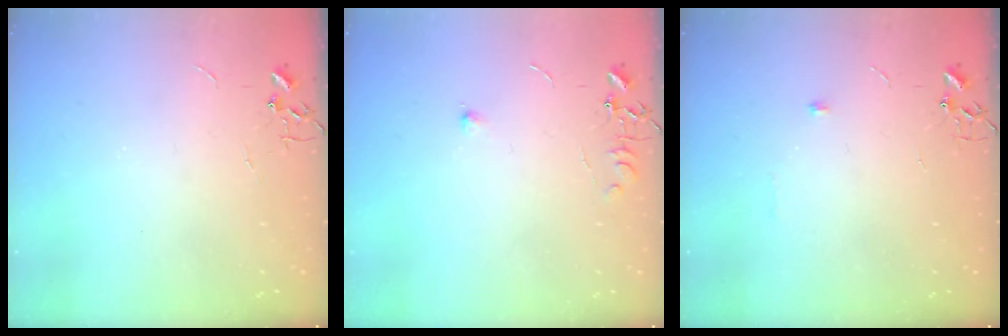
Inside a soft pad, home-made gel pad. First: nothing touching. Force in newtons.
{"total": 5.8, "press": 5.8, "slide": 0.7}
{"total": 4.7, "press": 4.6, "slide": 1.0}